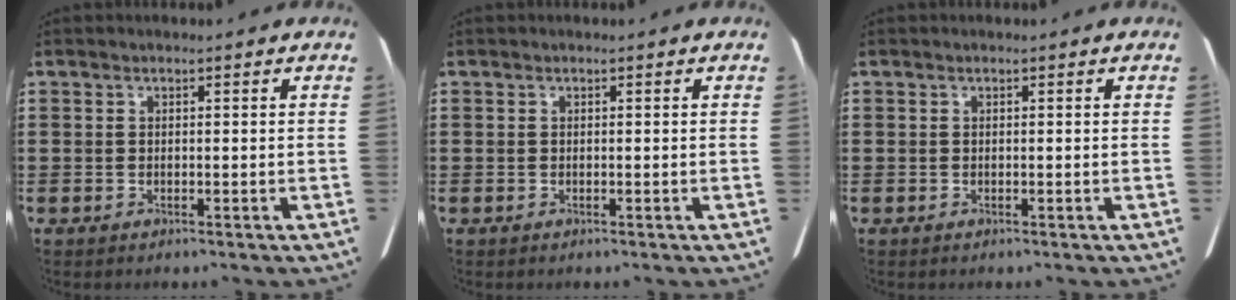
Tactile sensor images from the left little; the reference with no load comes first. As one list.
[{"total": 0.0}, {"total": 0.0}]